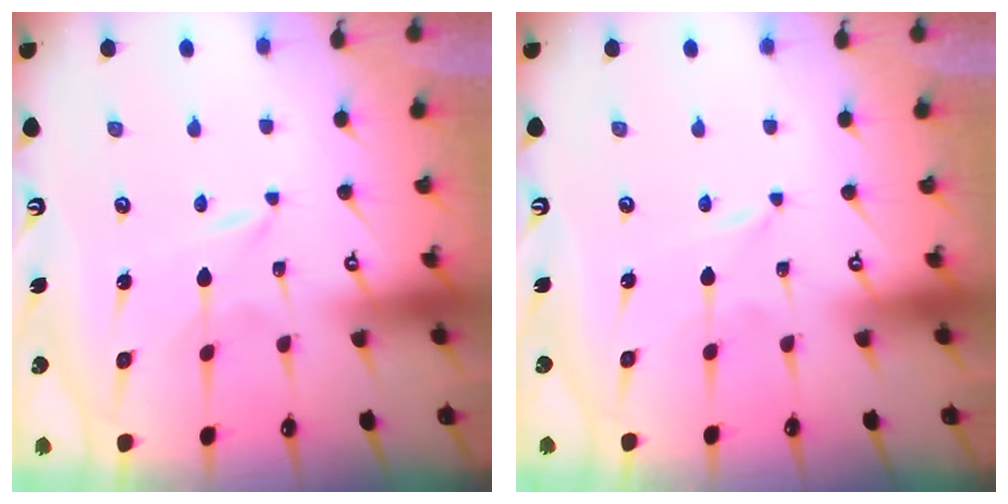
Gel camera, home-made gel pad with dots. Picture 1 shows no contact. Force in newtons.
{"total": 0.0}